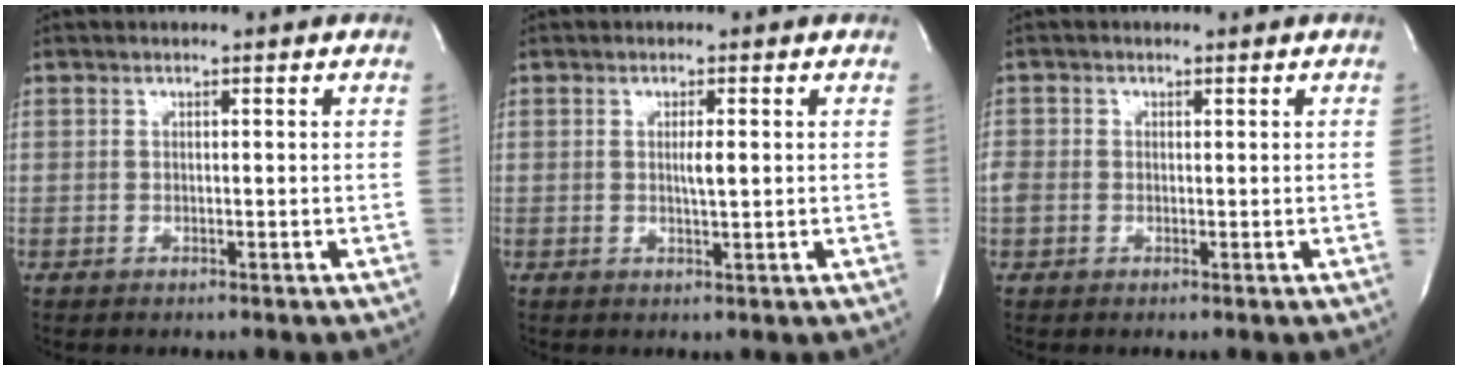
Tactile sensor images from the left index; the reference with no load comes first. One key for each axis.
{"total": 2.1, "fx": 0.0, "fy": 0.3, "fz": 2.0, "tx": -0.038, "ty": -0.005, "tz": -0.001}
{"total": 2.3, "fx": -0.2, "fy": 2.1, "fz": 1.0, "tx": -0.035, "ty": 0.010, "tz": -0.002}